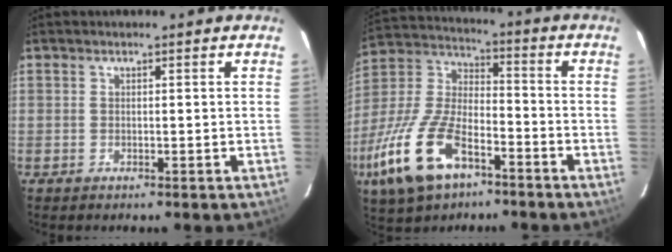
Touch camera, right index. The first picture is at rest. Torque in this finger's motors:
{"motor_torque": [1.57, -0.57, 0.88, 0.20]}